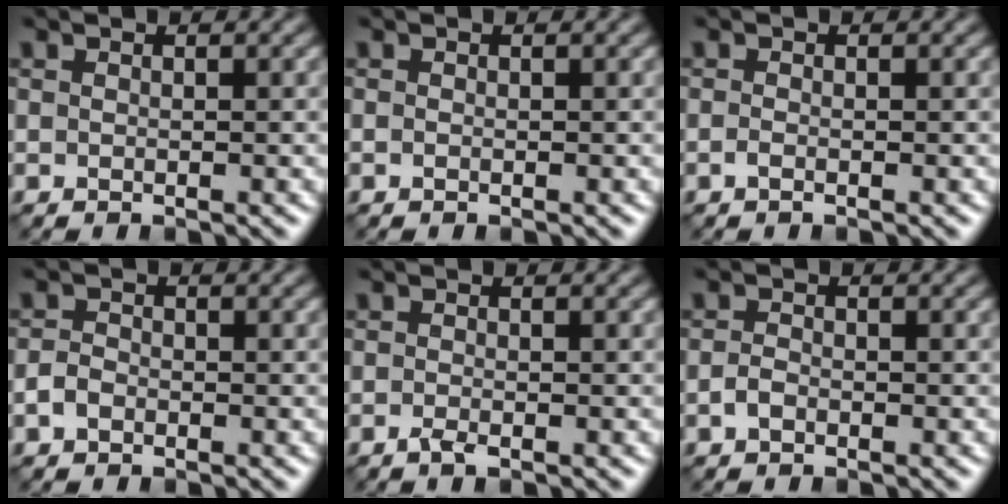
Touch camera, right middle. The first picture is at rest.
{"total": 0.0}
{"total": 0.6, "force": [-0.3, 0.2, 0.5], "torque": [-0.011, -0.003, -0.008]}
{"total": 1.4, "force": [-0.7, 1.0, 0.7], "torque": [-0.012, 0.002, -0.017]}
{"total": 0.9, "force": [-0.6, 0.2, 0.7], "torque": [-0.015, -0.003, -0.011]}
{"total": 1.1, "force": [-0.6, 0.6, 0.7], "torque": [-0.015, 0.000, -0.014]}